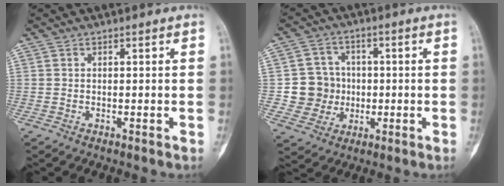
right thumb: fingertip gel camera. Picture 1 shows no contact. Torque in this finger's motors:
{"motor_torque": [0.55, 0.95, 0.20, -0.27, 0.00]}